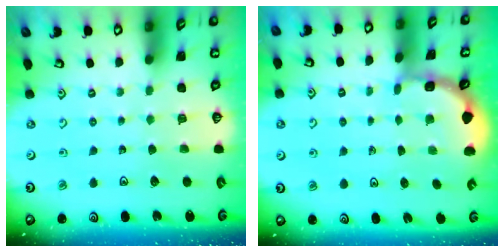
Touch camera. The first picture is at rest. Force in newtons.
{"total": 2.0, "press": 2.0, "slide": 0.2}